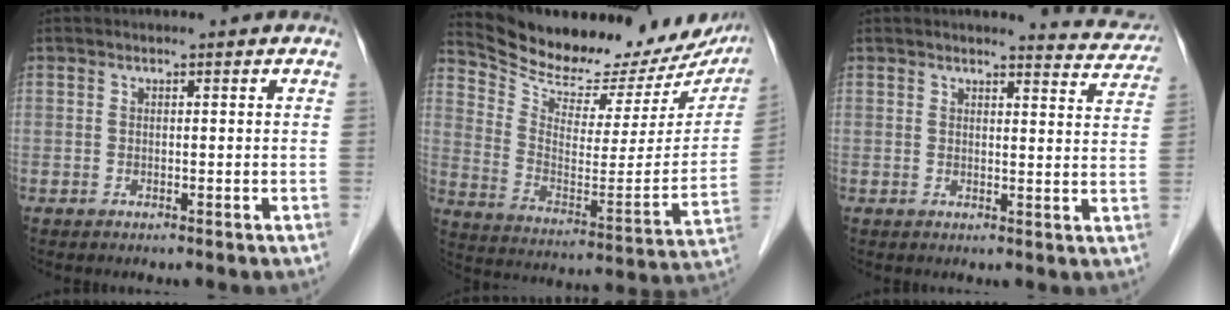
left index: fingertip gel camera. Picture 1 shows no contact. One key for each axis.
{"total": 23.5, "fx": 21.1, "fy": 6.6, "fz": 8.0, "tx": -0.130, "ty": -0.054, "tz": 0.291}
{"total": 5.8, "fx": 5.7, "fy": 0.5, "fz": 0.3, "tx": -0.001, "ty": -0.027, "tz": 0.046}